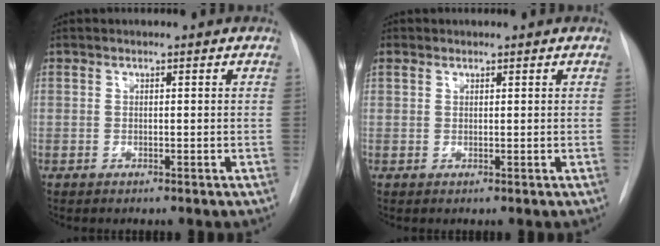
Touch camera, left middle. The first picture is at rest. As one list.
[{"total": 1.3, "force": [1.0, 0.9, 0.3], "torque": [-0.010, 0.012, 0.018]}]